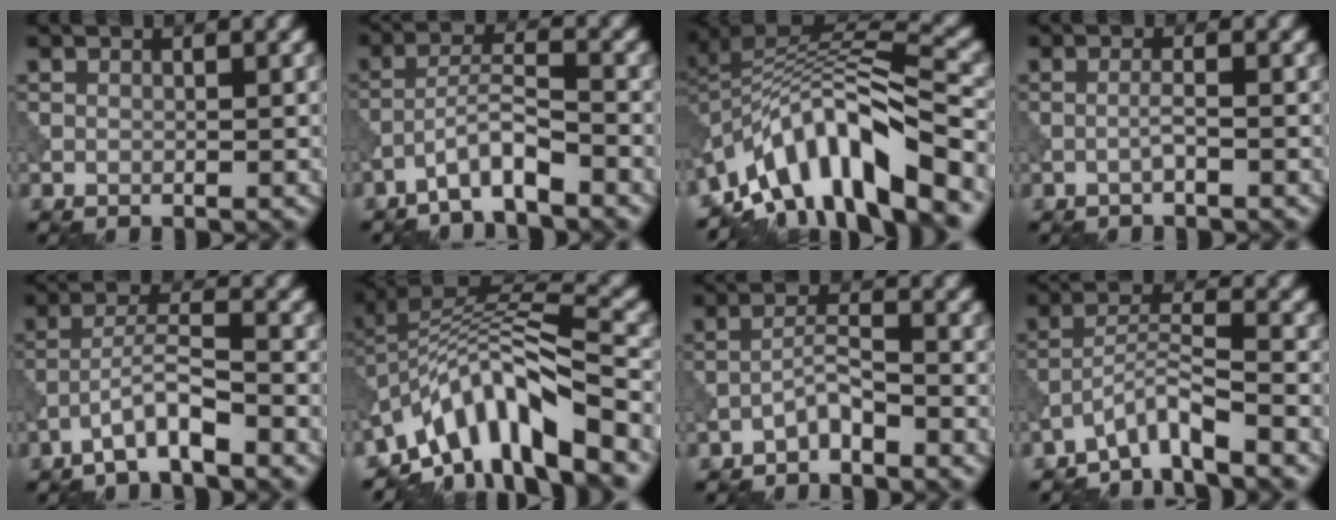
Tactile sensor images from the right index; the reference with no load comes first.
{"total": 3.8, "force": [-2.8, 0.5, 2.5], "torque": [-0.047, 0.015, -0.059]}
{"total": 12.1, "force": [-7.3, 4.3, 8.6], "torque": [-0.141, 0.017, -0.133]}
{"total": 1.1, "force": [-0.6, 0.0, 0.9], "torque": [-0.016, 0.006, -0.014]}
{"total": 4.0, "force": [-2.7, 0.5, 2.9], "torque": [-0.054, 0.017, -0.055]}
{"total": 10.6, "force": [-6.3, 3.3, 7.8], "torque": [-0.123, 0.013, -0.123]}
{"total": 2.1, "force": [-1.7, 0.3, 1.2], "torque": [-0.023, 0.013, -0.037]}
{"total": 4.0, "force": [-3.4, 0.2, 2.1], "torque": [-0.038, 0.009, -0.076]}